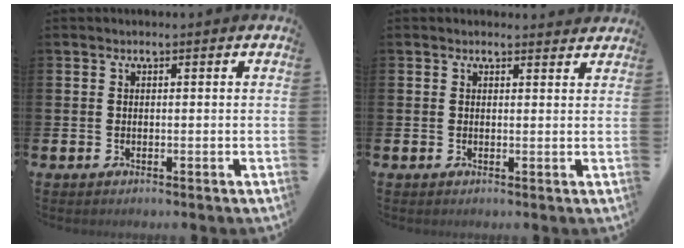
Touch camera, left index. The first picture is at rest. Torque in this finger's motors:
{"motor_torque": [0.94, -1.20, 0.14, -0.01]}